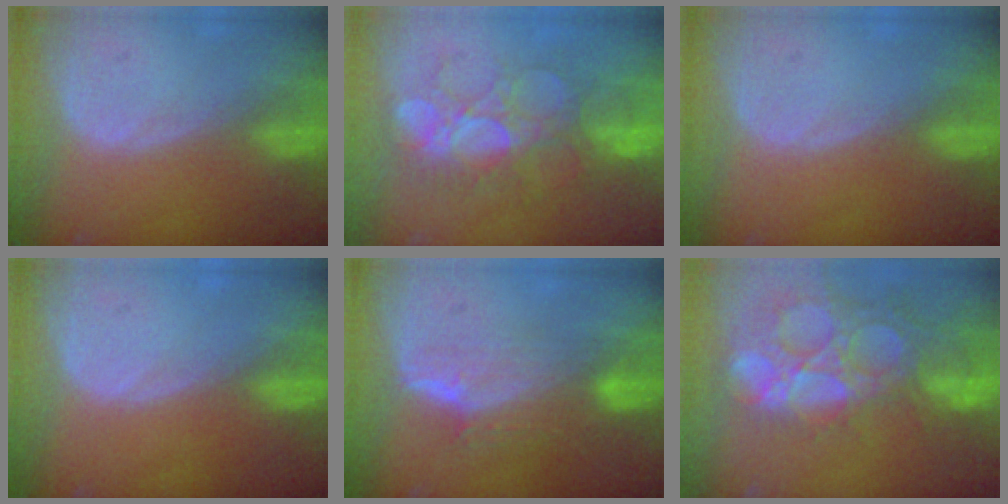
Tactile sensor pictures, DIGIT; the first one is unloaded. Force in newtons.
{"total": 8.9, "press": 8.8, "slide": 1.7}
{"total": 0.0}
{"total": 0.0}
{"total": 7.6, "press": 6.7, "slide": 3.5}
{"total": 14.8, "press": 12.2, "slide": 8.3}